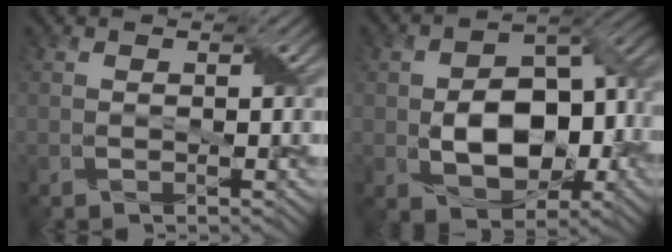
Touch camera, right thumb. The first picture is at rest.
{"total": 11.8, "force": [-2.2, 7.7, 8.7], "torque": [-0.141, -0.003, -0.035]}